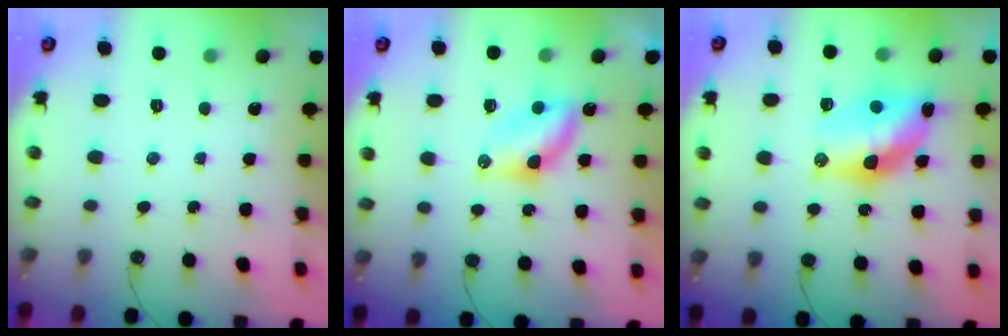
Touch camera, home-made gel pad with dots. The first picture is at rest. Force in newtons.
{"total": 6.0, "press": 5.9, "slide": 0.6}
{"total": 13.2, "press": 13.1, "slide": 1.5}